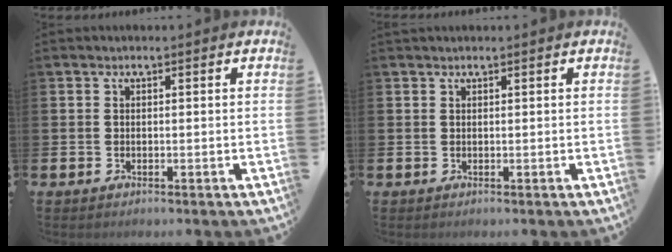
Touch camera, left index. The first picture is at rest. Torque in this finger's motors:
{"motor_torque": [-0.16, -0.42, 0.22, 0.06]}